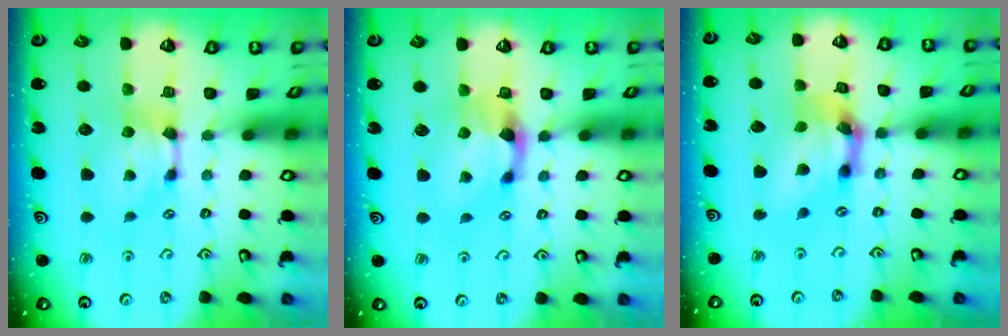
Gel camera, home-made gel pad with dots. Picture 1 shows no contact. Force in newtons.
{"total": 1.7, "press": 1.2, "slide": 1.3}
{"total": 7.7, "press": 7.2, "slide": 2.8}